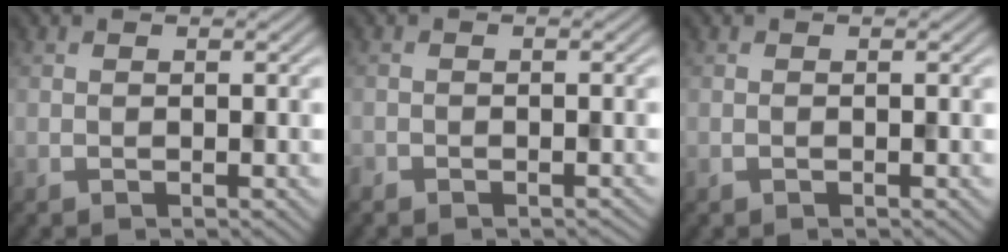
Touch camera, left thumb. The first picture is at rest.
{"total": 1.1, "force": [-1.1, 0.3, 0.2], "torque": [-0.002, -0.006, -0.019]}
{"total": 0.0}